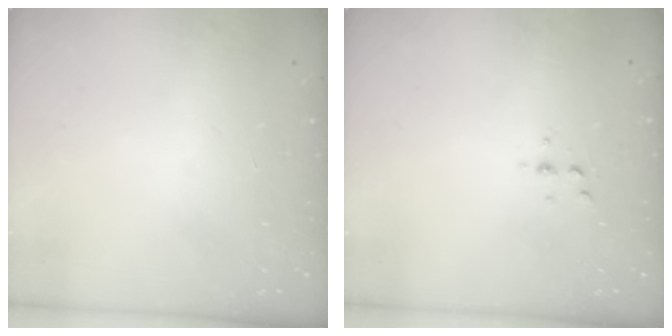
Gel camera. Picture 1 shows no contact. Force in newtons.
{"total": 2.6, "press": 2.6, "slide": 0.3}